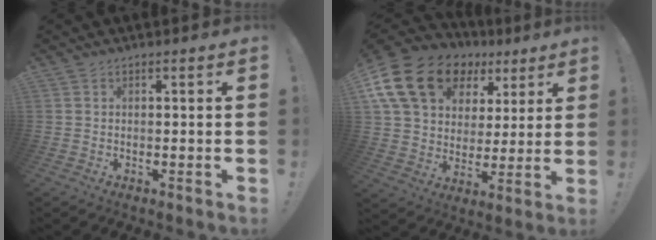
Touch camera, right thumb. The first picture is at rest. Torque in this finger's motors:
{"motor_torque": [2.41, 2.48, 0.69, 0.01, 0.20]}